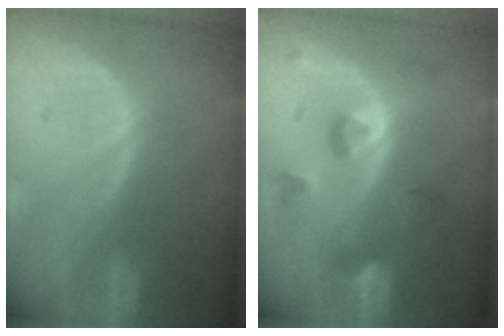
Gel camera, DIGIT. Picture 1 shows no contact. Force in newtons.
{"total": 7.4, "press": 6.9, "slide": 2.8}